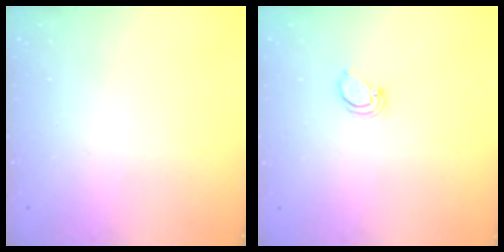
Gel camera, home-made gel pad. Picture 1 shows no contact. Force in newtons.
{"total": 2.0, "press": 2.0, "slide": 0.2}